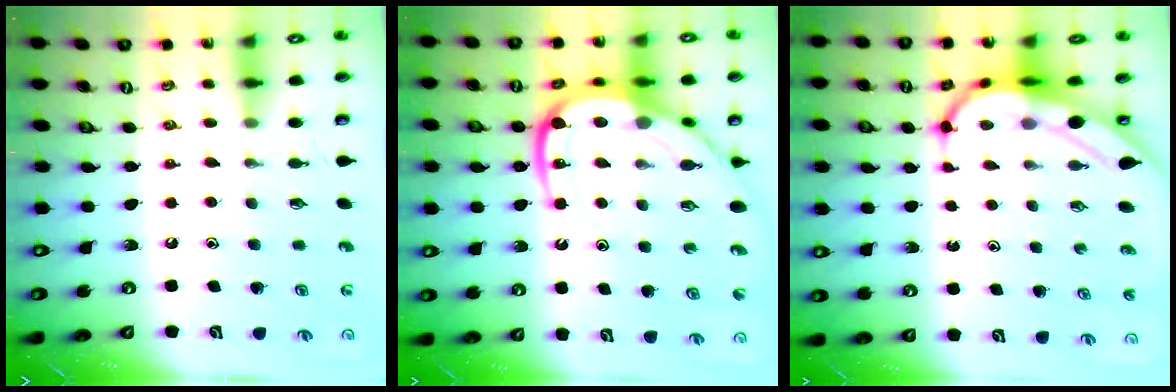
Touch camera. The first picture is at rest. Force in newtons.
{"total": 19.8, "press": 19.7, "slide": 2.1}
{"total": 6.5, "press": 6.5, "slide": 0.7}